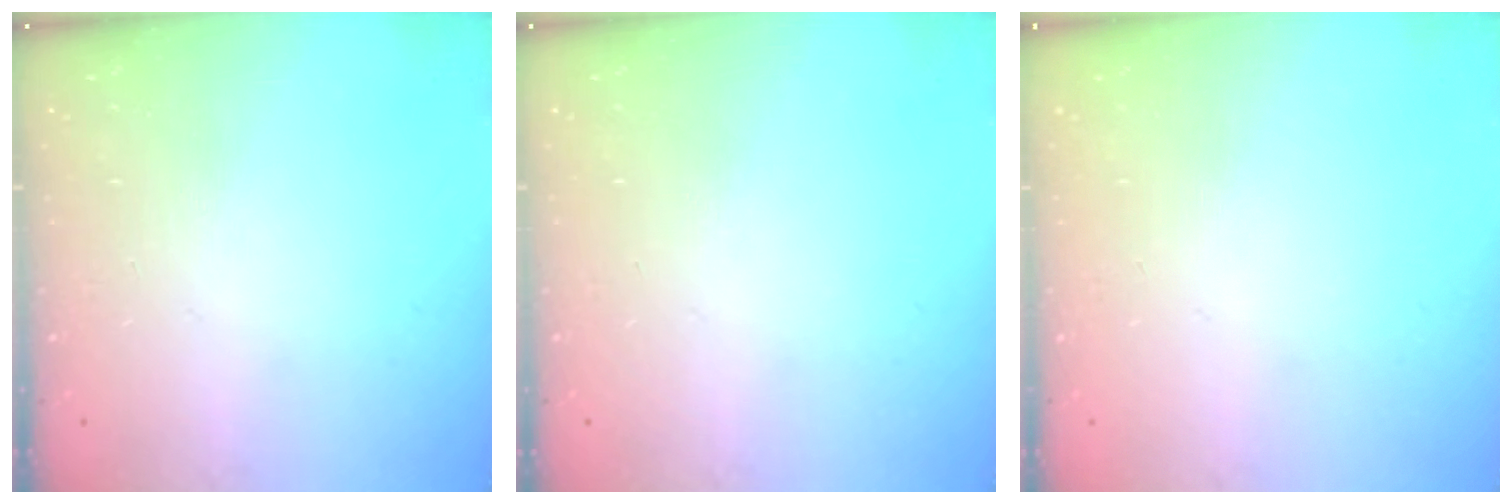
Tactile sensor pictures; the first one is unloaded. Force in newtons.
{"total": 0.0}
{"total": 0.0}